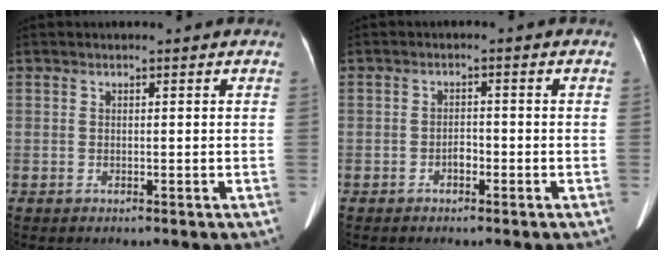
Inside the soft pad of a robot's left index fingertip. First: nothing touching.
{"total": 1.6, "force": [-1.0, 0.8, 1.0], "torque": [-0.014, 0.004, -0.017]}